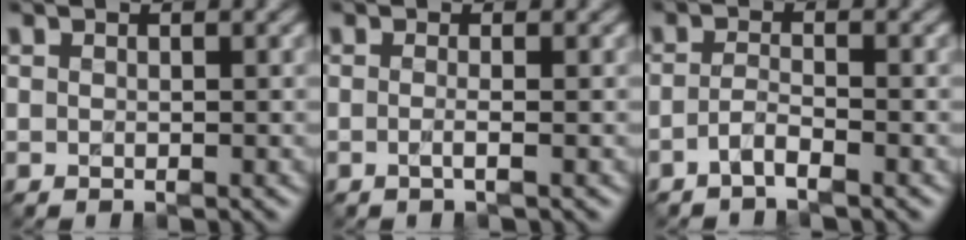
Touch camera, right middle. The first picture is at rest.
{"total": 1.4, "force": [-0.2, 0.5, 1.3], "torque": [-0.018, -0.006, -0.010]}
{"total": 1.7, "force": [-1.1, 0.3, 1.2], "torque": [-0.026, 0.002, -0.028]}